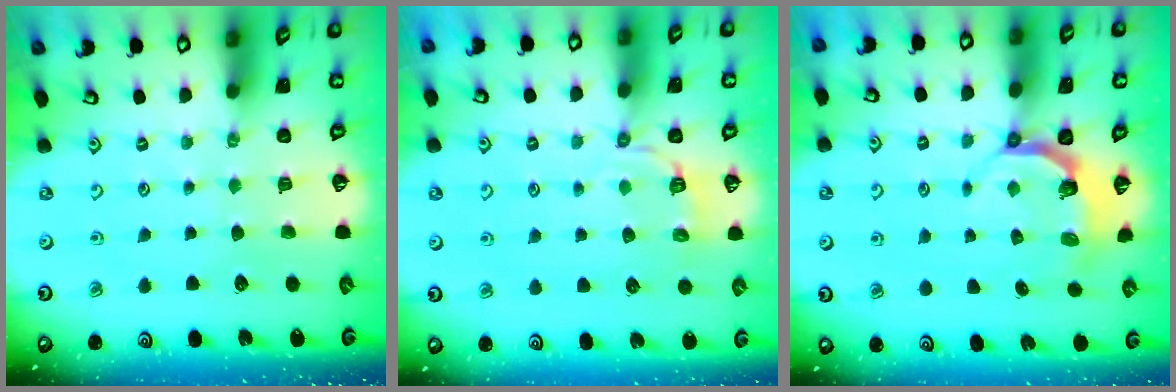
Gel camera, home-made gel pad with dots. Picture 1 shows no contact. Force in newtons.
{"total": 4.1, "press": 3.5, "slide": 2.1}
{"total": 4.6, "press": 3.5, "slide": 3.0}